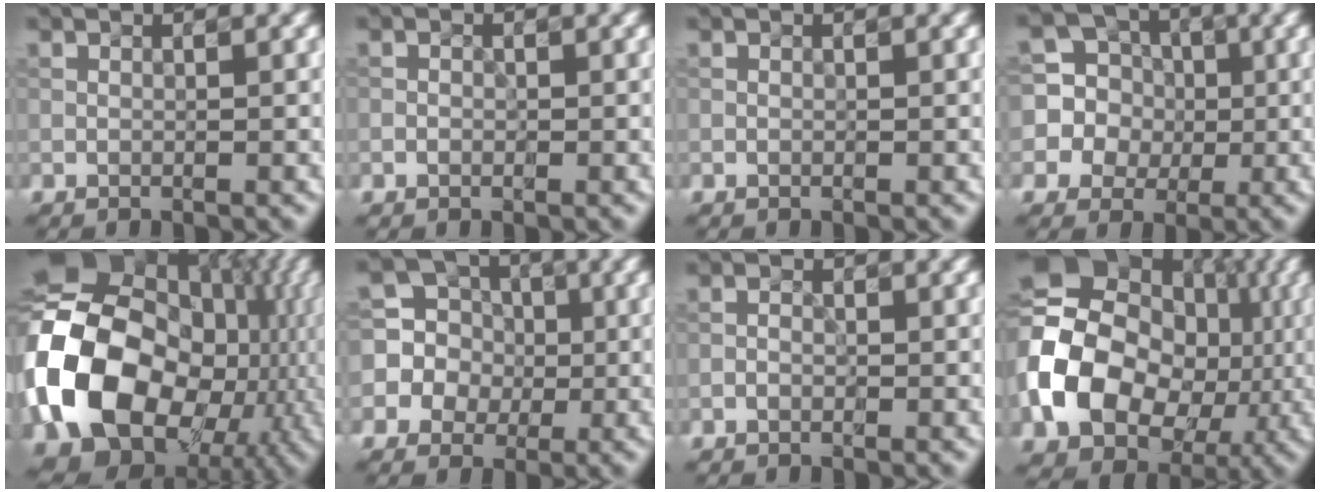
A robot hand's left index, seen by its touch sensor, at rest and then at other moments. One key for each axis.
{"total": 0.5, "fx": -0.2, "fy": 0.5, "fz": 0.2, "tx": -0.004, "ty": -0.001, "tz": -0.005}
{"total": 0.0}
{"total": 8.1, "fx": 1.1, "fy": 7.7, "fz": 2.2, "tx": -0.075, "ty": 0.033, "tz": 0.009}
{"total": 21.4, "fx": -2.6, "fy": 17.2, "fz": 12.5, "tx": -0.286, "ty": -0.012, "tz": -0.040}
{"total": 6.7, "fx": 0.7, "fy": 6.4, "fz": 2.0, "tx": -0.054, "ty": 0.028, "tz": -0.021}
{"total": 0.8, "fx": -0.4, "fy": 0.5, "fz": 0.5, "tx": -0.008, "ty": 0.002, "tz": -0.012}
{"total": 17.5, "fx": -1.4, "fy": 14.5, "fz": 9.7, "tx": -0.206, "ty": -0.012, "tz": -0.032}